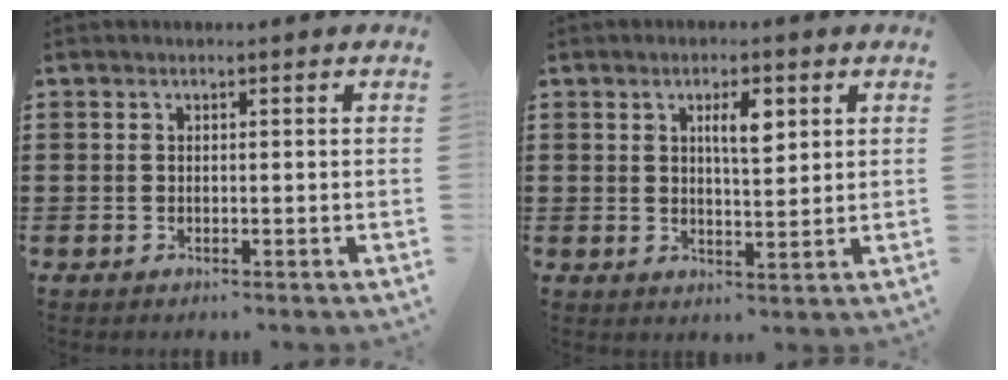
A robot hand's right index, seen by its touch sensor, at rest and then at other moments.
{"total": 4.3, "force": [1.7, 1.3, 3.7], "torque": [-0.069, 0.006, 0.025]}